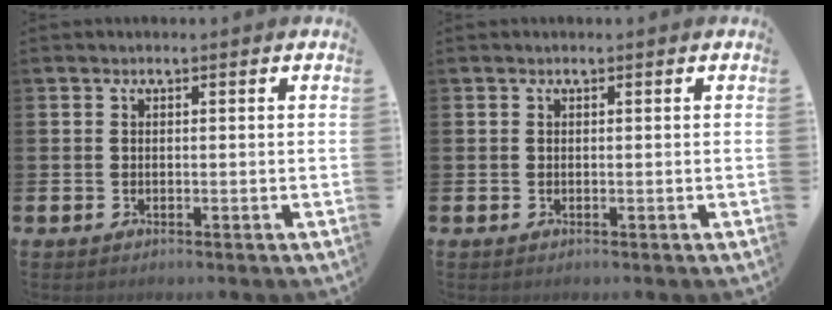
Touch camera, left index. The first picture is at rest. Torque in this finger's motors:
{"motor_torque": [0.16, -0.05, 0.10, -0.01]}